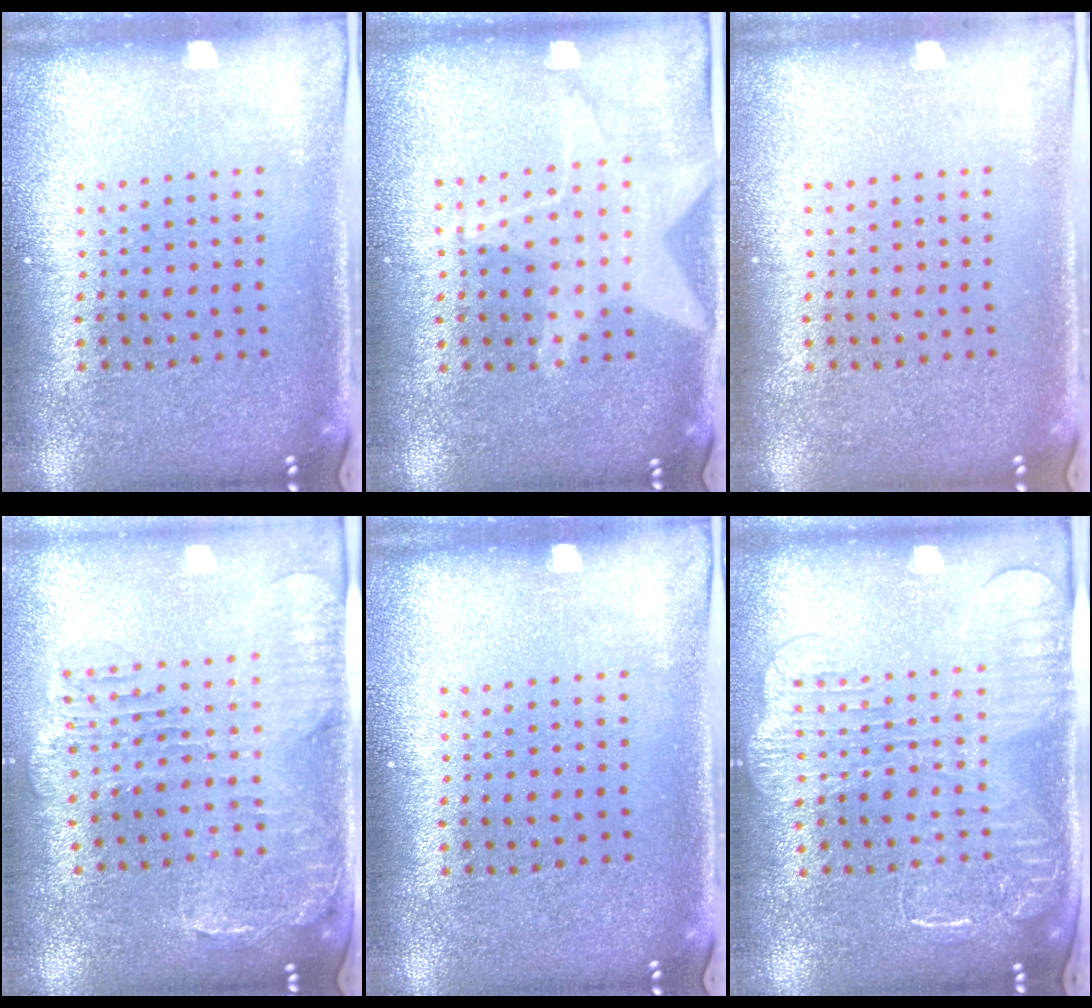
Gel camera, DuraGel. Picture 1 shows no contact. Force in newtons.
{"total": 1.4, "press": 1.3, "slide": 0.4}
{"total": 0.0}
{"total": 1.4, "press": 1.4, "slide": 0.4}
{"total": 0.0}
{"total": 2.2, "press": 2.0, "slide": 0.9}